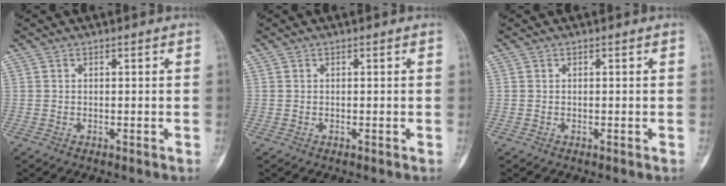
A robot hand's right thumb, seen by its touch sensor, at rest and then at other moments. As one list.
[{"total": 0.0}, {"total": 0.0}]